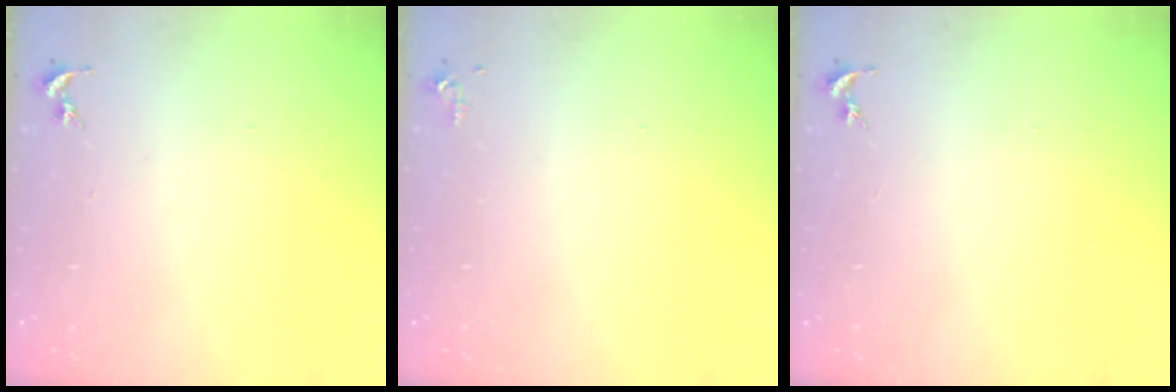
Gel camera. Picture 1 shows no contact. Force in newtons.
{"total": 3.2, "press": 3.2, "slide": 0.5}
{"total": 0.0}